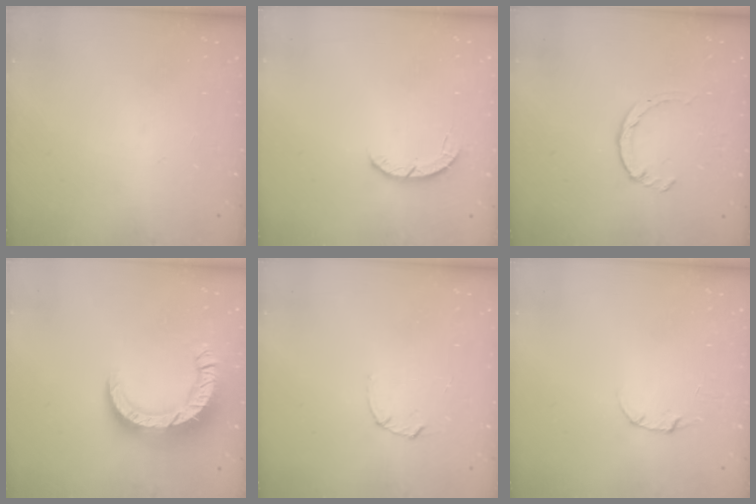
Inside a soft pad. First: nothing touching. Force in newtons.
{"total": 2.8, "press": 2.8, "slide": 0.4}
{"total": 1.4, "press": 1.3, "slide": 0.3}
{"total": 12.7, "press": 12.7, "slide": 1.2}
{"total": 1.7, "press": 1.6, "slide": 0.3}
{"total": 3.3, "press": 3.2, "slide": 0.3}